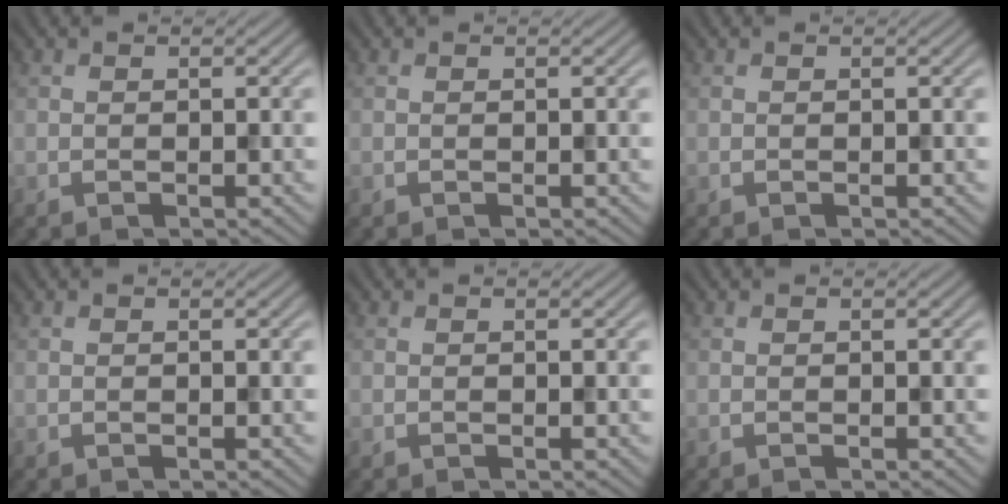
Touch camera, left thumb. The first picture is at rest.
{"total": 0.0}
{"total": 0.0}
{"total": 0.0}
{"total": 0.0}
{"total": 0.0}